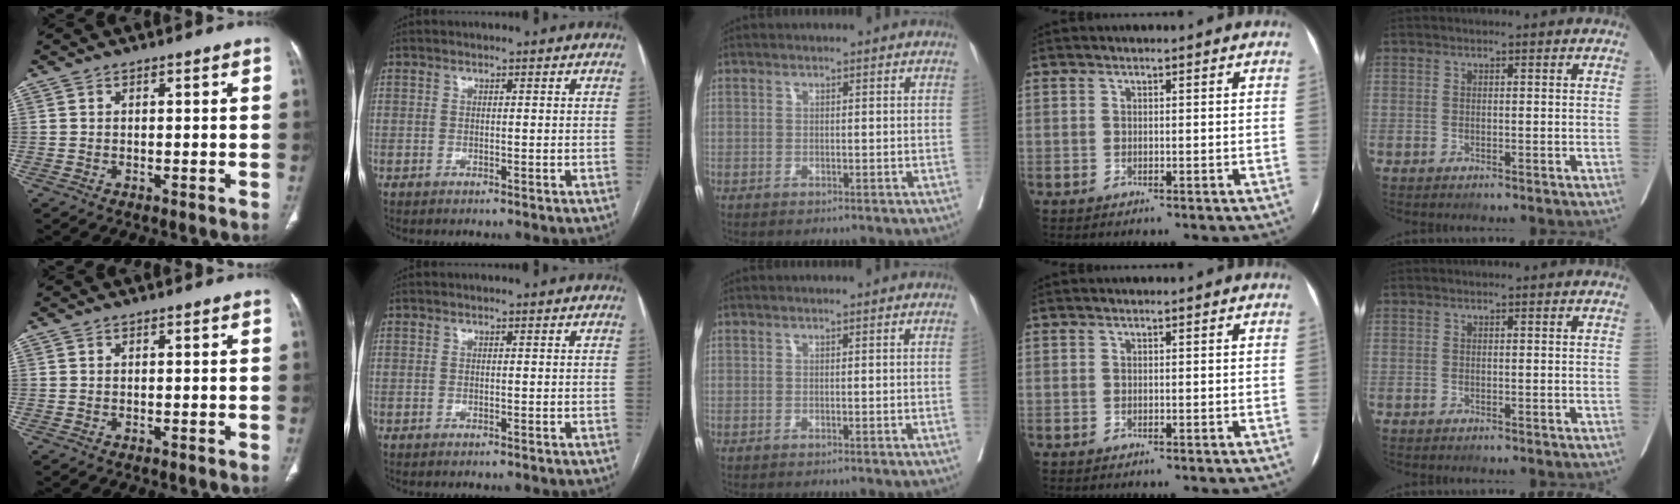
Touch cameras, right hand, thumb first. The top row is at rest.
{"middle": {"total": 0.7, "force": [0.0, -0.3, 0.6], "torque": [-0.003, 0.002, 0.000]}}